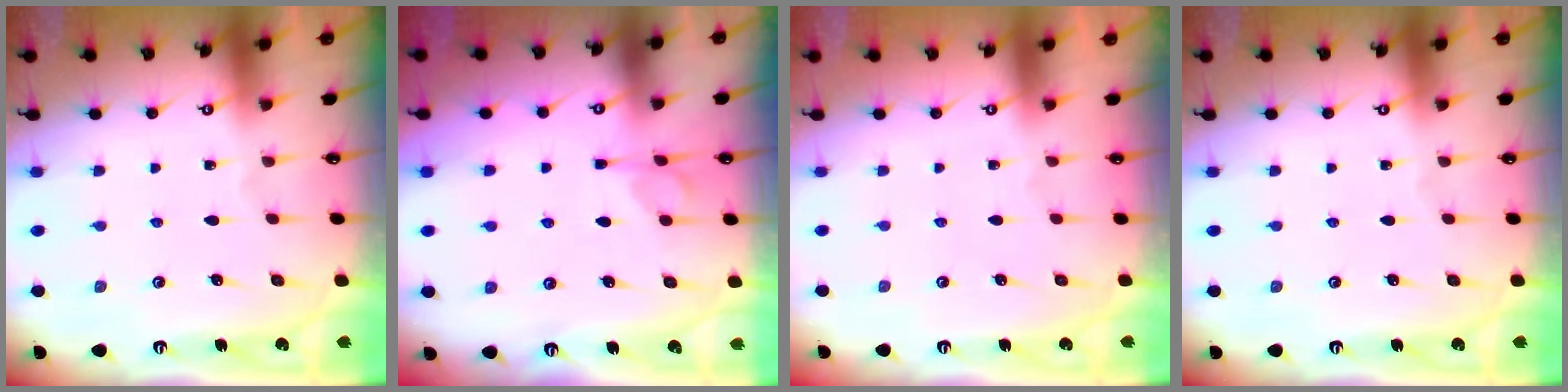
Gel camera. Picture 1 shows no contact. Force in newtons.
{"total": 1.7, "press": 1.5, "slide": 0.9}
{"total": 1.5, "press": 1.4, "slide": 0.7}
{"total": 0.0}